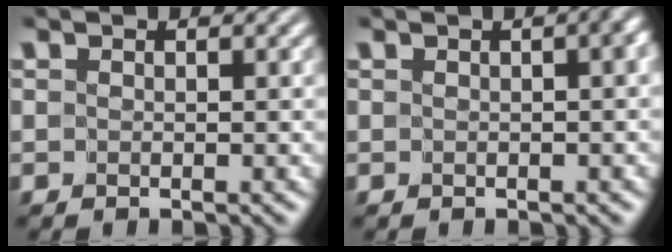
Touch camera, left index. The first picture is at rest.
{"total": 2.2, "force": [0.4, 0.7, 2.1], "torque": [-0.017, 0.008, 0.005]}